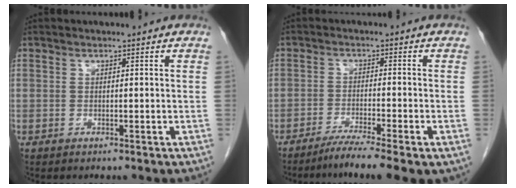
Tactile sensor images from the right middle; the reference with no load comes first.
{"total": 7.7, "force": [-5.3, 0.1, 5.6], "torque": [-0.087, -0.015, -0.085]}